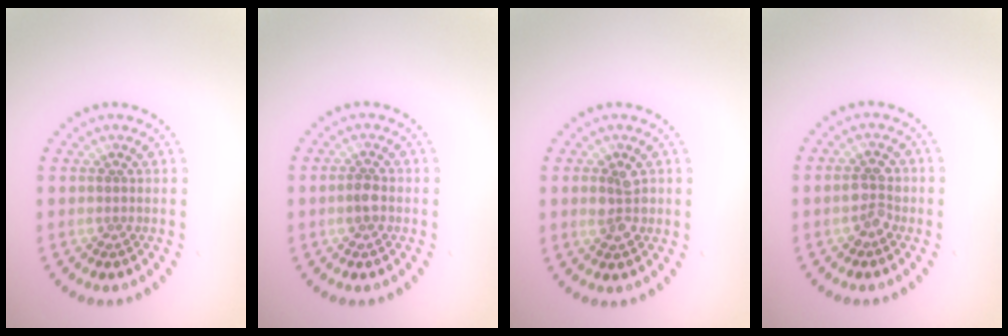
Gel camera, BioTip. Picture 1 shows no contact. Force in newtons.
{"total": 1.6, "press": 1.5, "slide": 0.4}
{"total": 2.5, "press": 2.5, "slide": 0.1}
{"total": 2.5, "press": 2.5, "slide": 0.4}